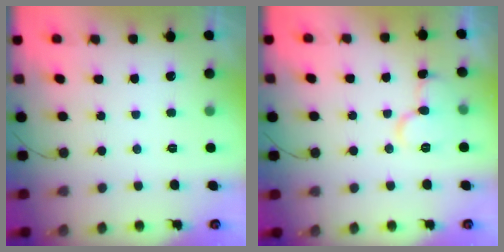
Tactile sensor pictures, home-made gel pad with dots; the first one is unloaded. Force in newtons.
{"total": 8.9, "press": 8.9, "slide": 1.1}